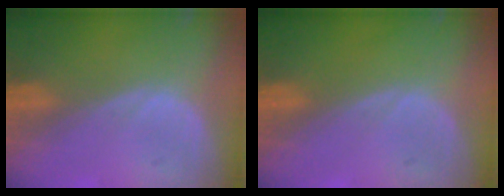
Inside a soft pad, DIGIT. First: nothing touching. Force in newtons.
{"total": 0.0}